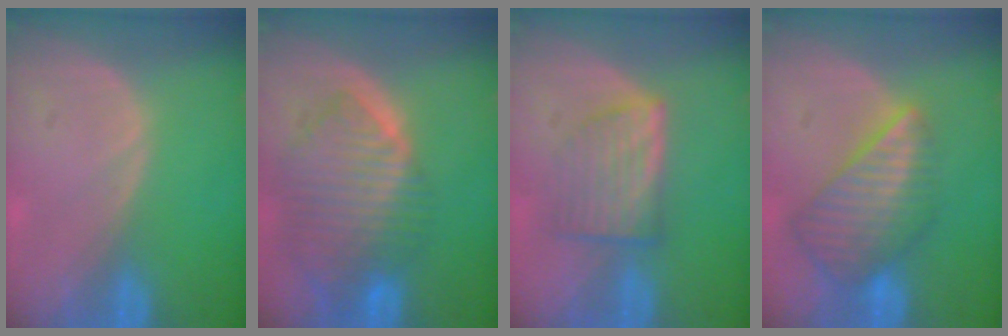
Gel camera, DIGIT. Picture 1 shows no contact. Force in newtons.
{"total": 10.0, "press": 8.6, "slide": 5.1}
{"total": 6.2, "press": 5.9, "slide": 1.8}
{"total": 8.8, "press": 7.6, "slide": 4.4}